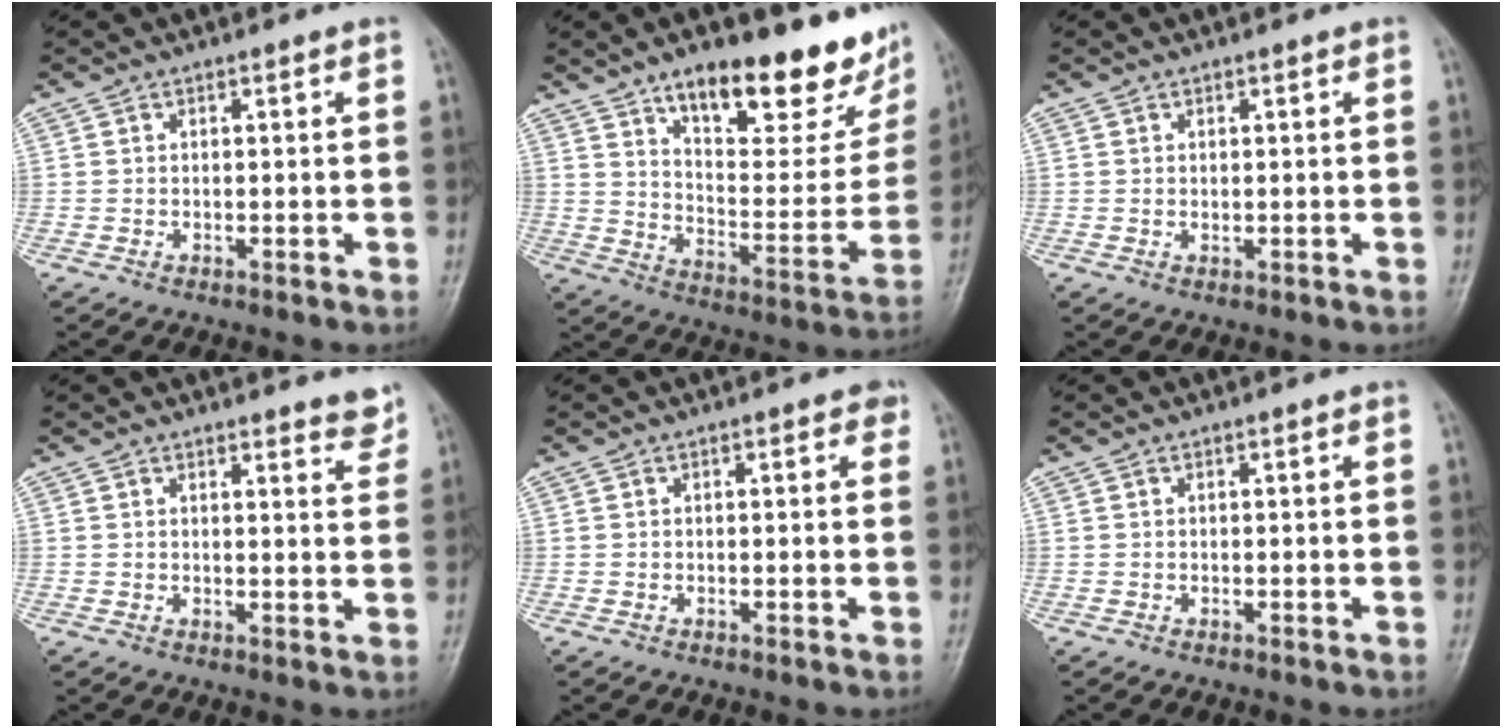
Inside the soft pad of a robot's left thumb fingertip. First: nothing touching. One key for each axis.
{"total": 23.4, "fx": 15.8, "fy": 8.7, "fz": 14.8, "tx": -0.152, "ty": -0.081, "tz": 0.237}
{"total": 0.5, "fx": 0.3, "fy": 0.3, "fz": 0.3, "tx": -0.004, "ty": -0.003, "tz": 0.003}
{"total": 4.0, "fx": 3.5, "fy": 1.1, "fz": 1.5, "tx": 0.001, "ty": -0.024, "tz": 0.034}
{"total": 1.4, "fx": 0.7, "fy": 0.8, "fz": 0.9, "tx": 0.003, "ty": 0.001, "tz": 0.002}
{"total": 0.0}